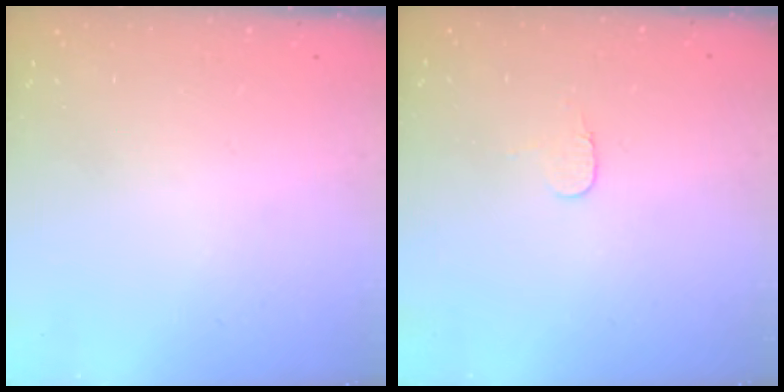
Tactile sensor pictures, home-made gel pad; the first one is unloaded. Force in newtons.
{"total": 4.3, "press": 4.3, "slide": 0.3}